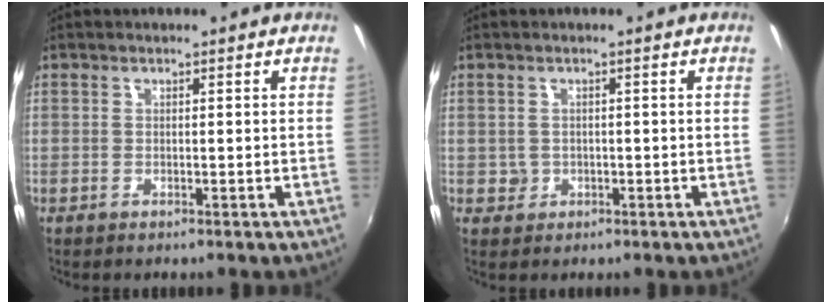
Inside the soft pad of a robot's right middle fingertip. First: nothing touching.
{"total": 2.0, "force": [-0.2, 2.0, 0.3], "torque": [-0.004, -0.001, -0.001]}